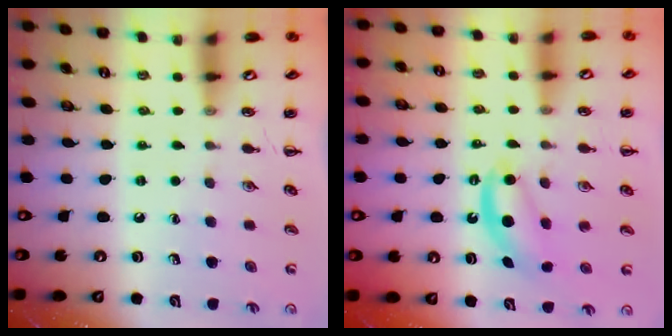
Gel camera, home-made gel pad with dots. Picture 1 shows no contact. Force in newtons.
{"total": 5.4, "press": 5.4, "slide": 0.9}